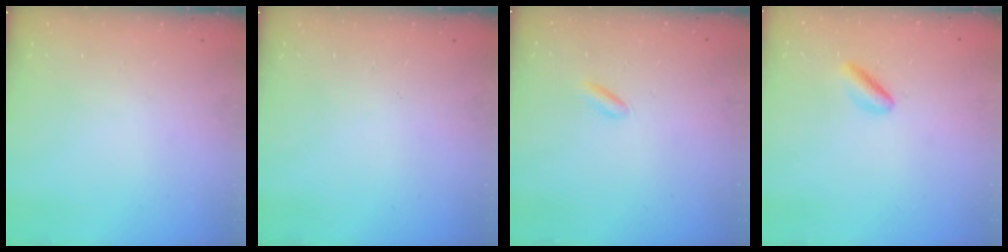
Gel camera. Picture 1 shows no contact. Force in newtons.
{"total": 0.0}
{"total": 2.6, "press": 2.5, "slide": 0.7}
{"total": 2.9, "press": 2.9, "slide": 0.4}